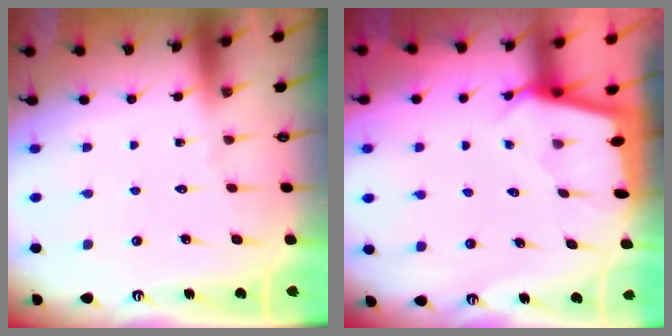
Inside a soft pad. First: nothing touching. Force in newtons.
{"total": 2.3, "press": 2.3, "slide": 0.3}